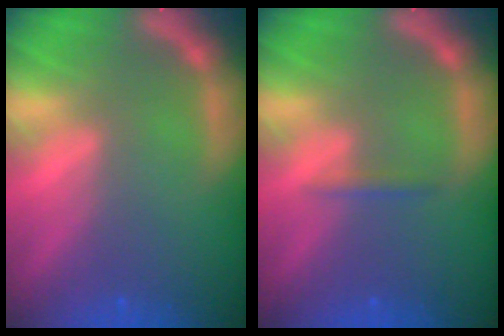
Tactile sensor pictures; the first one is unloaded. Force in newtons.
{"total": 0.9}